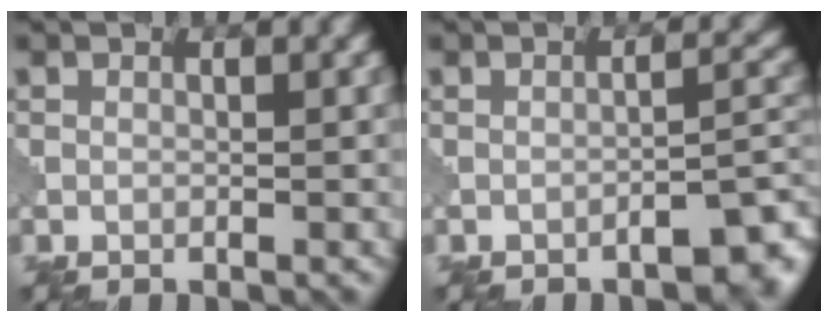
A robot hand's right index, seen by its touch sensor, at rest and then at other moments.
{"total": 3.6, "force": [-2.4, 0.7, 2.6], "torque": [-0.030, 0.014, -0.037]}